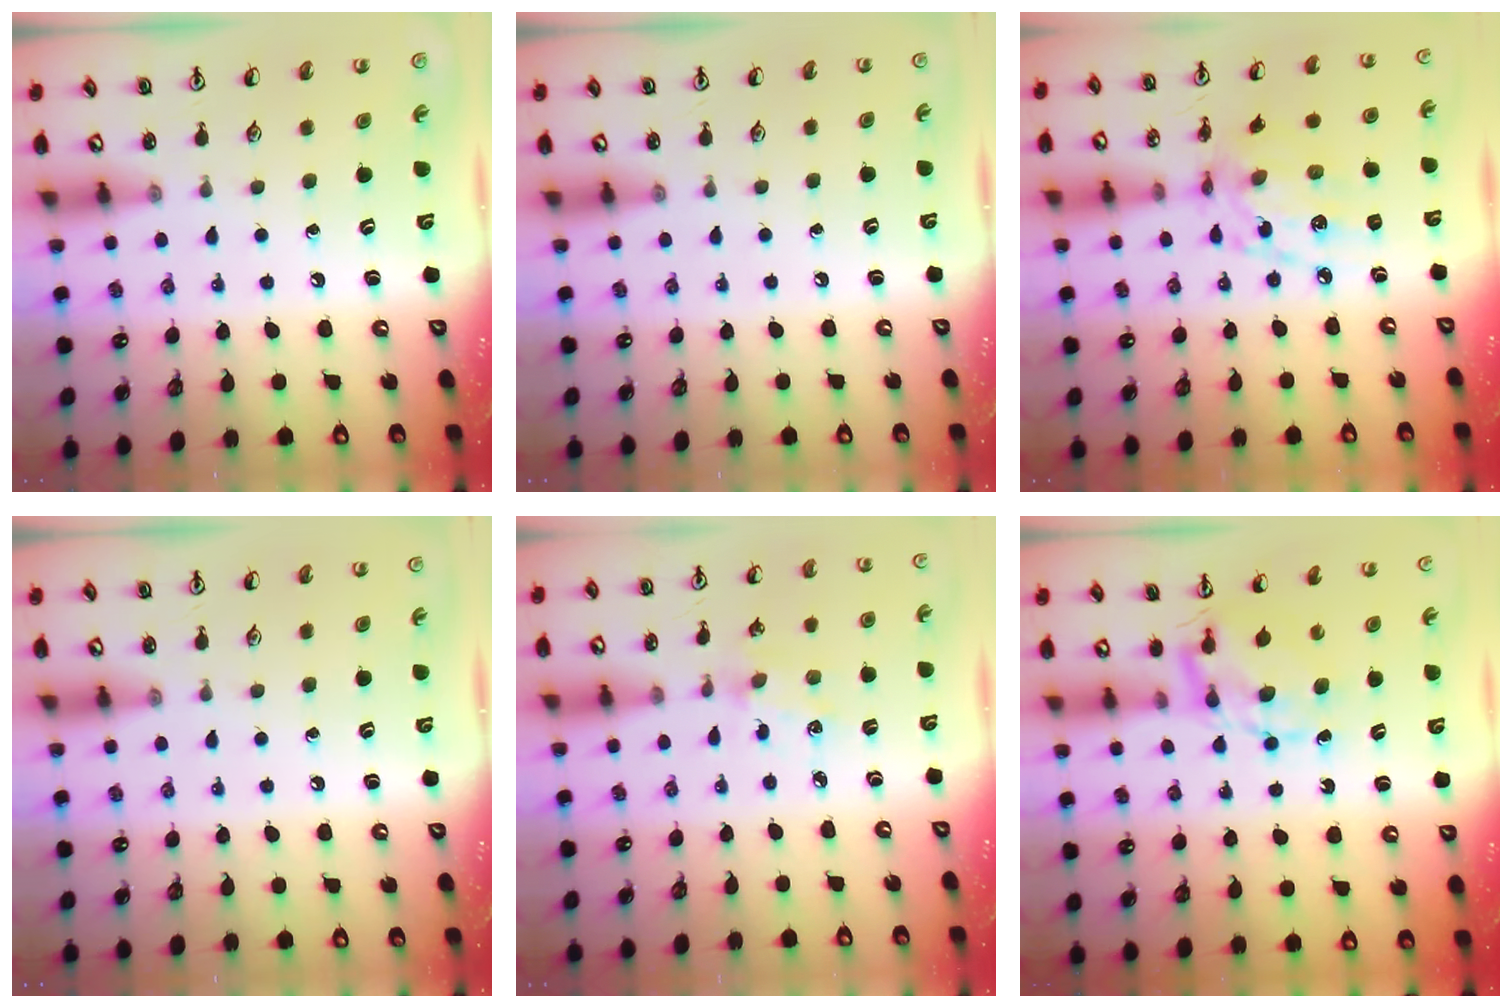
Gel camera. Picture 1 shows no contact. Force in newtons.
{"total": 0.0}
{"total": 11.9, "press": 11.8, "slide": 0.7}
{"total": 0.0}
{"total": 2.6, "press": 2.5, "slide": 0.5}
{"total": 6.5, "press": 6.4, "slide": 0.6}